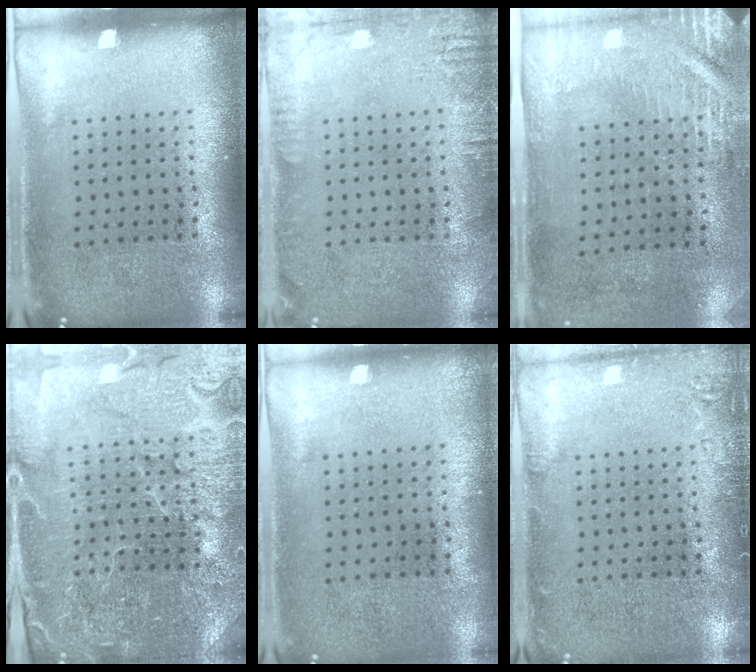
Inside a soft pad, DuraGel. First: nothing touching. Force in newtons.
{"total": 2.2, "press": 2.2, "slide": 0.3}
{"total": 2.9, "press": 2.5, "slide": 1.5}
{"total": 5.0, "press": 4.7, "slide": 1.8}
{"total": 0.0}
{"total": 1.8, "press": 1.7, "slide": 0.4}